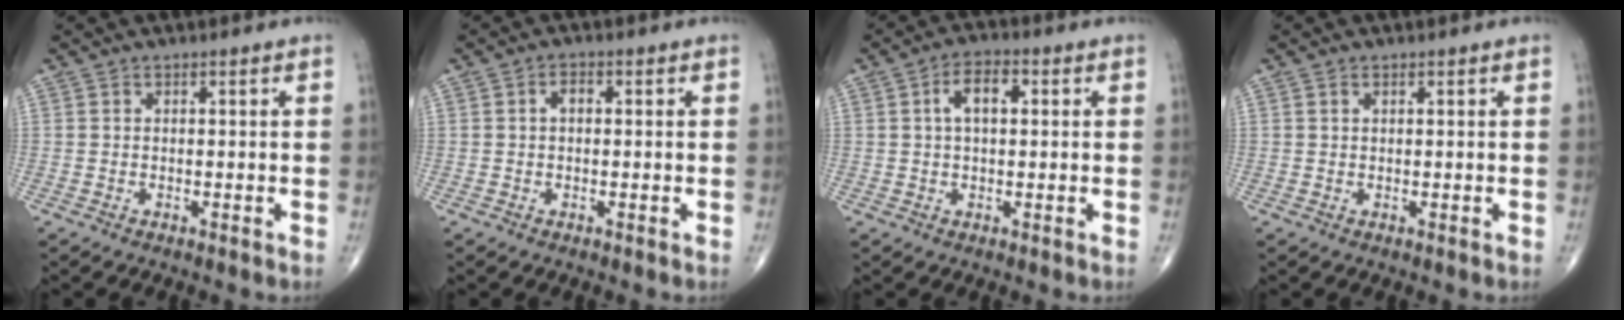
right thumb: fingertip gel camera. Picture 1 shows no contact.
{"total": 2.1, "force": [0.2, 1.3, 1.7], "torque": [-0.026, 0.009, 0.000]}
{"total": 5.8, "force": [1.3, 3.0, 4.7], "torque": [-0.079, 0.013, 0.016]}
{"total": 0.6, "force": [0.4, 0.3, 0.3], "torque": [-0.007, 0.001, 0.007]}